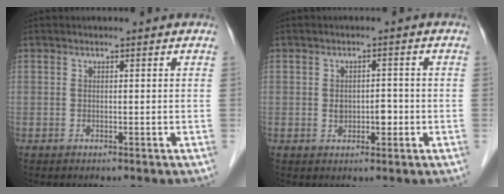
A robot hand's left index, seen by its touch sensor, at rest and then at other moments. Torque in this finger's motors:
{"motor_torque": [0.04, 0.01, 0.04, 0.01]}